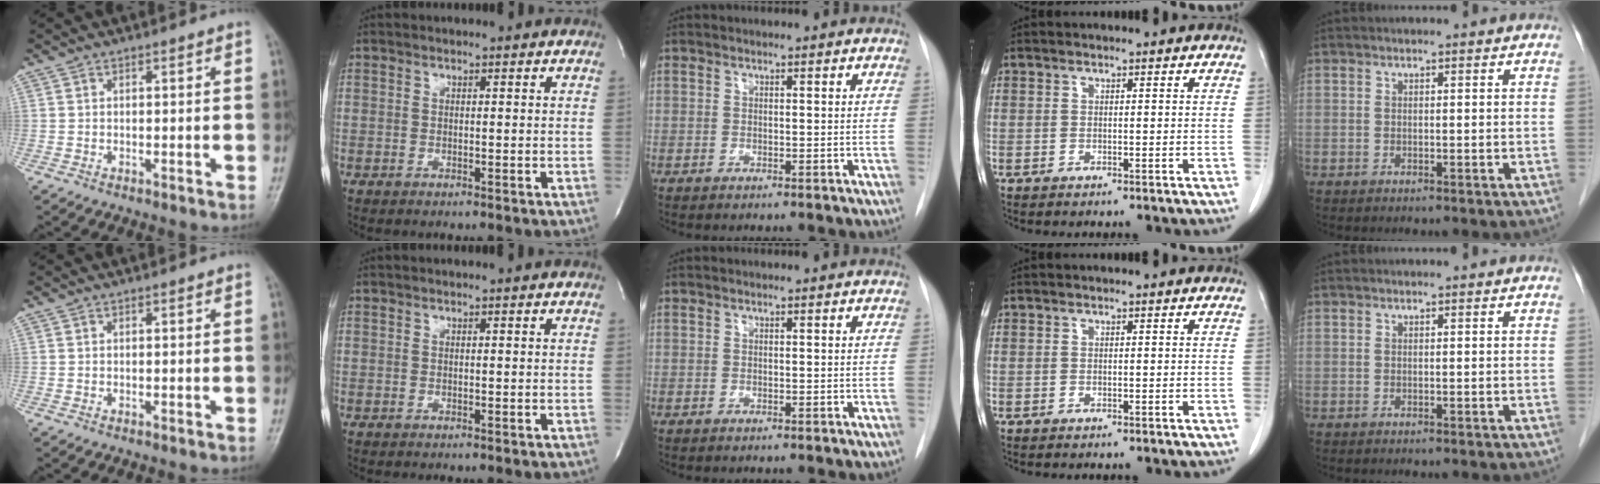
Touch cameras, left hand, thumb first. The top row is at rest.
{}